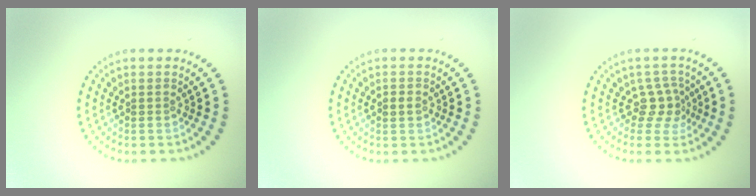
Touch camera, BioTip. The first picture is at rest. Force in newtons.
{"total": 0.9, "press": 0.9, "slide": 0.2}
{"total": 2.2, "press": 1.5, "slide": 1.7}